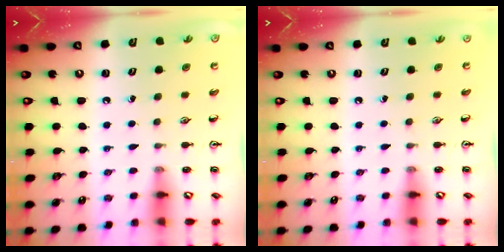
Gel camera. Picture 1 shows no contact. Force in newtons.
{"total": 0.0}